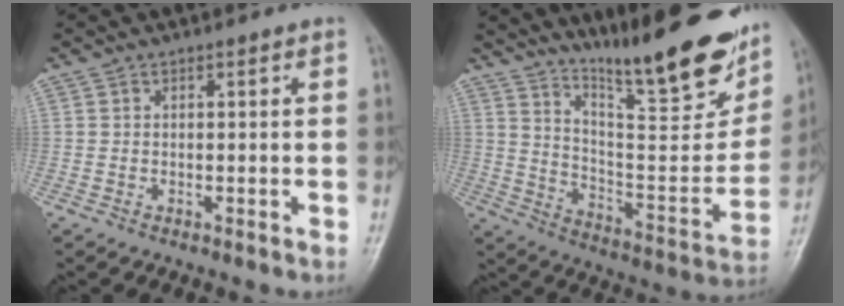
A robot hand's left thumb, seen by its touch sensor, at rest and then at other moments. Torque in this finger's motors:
{"motor_torque": [-0.03, 0.36, 1.45, -1.33, 0.11]}